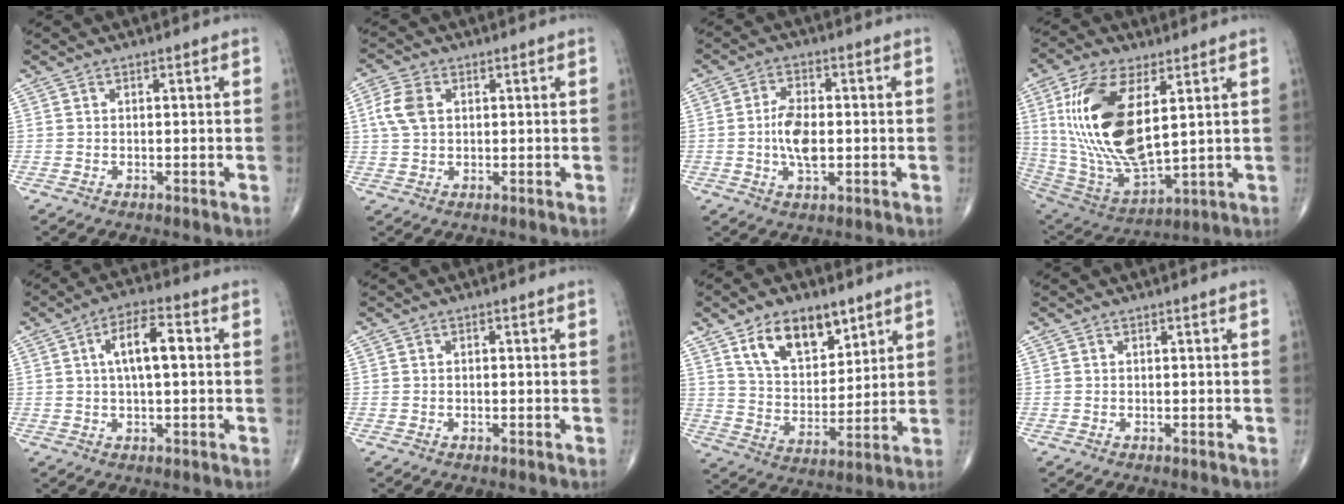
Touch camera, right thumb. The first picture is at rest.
{"total": 5.7, "force": [1.3, 3.8, 4.0], "torque": [-0.091, 0.008, 0.023]}
{"total": 7.1, "force": [-0.6, 3.6, 6.1], "torque": [-0.116, 0.002, -0.014]}
{"total": 22.5, "force": [5.2, 10.1, 19.4], "torque": [-0.392, -0.030, 0.106]}
{"total": 8.4, "force": [1.4, 3.2, 7.7], "torque": [-0.130, 0.016, 0.017]}
{"total": 0.5, "force": [0.0, 0.2, 0.5], "torque": [-0.011, 0.000, 0.000]}
{"total": 14.0, "force": [8.0, 7.6, 8.5], "torque": [-0.110, -0.045, 0.149]}
{"total": 0.0}